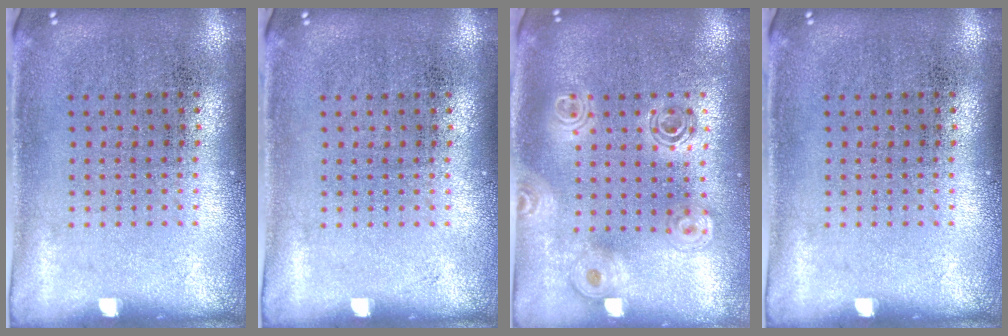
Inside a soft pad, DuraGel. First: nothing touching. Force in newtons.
{"total": 0.0}
{"total": 1.7, "press": 1.5, "slide": 0.8}
{"total": 0.0}